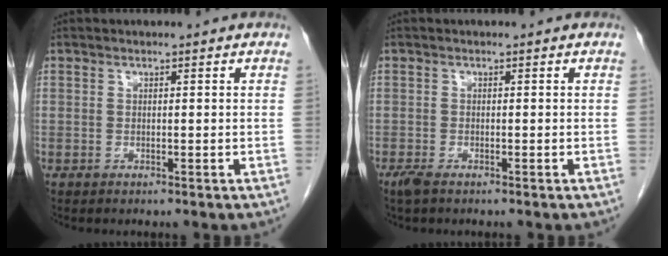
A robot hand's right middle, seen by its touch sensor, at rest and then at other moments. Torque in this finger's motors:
{"motor_torque": [0.43, -0.27, 0.11, 0.03]}